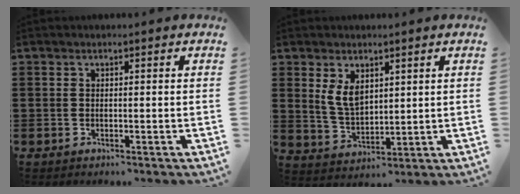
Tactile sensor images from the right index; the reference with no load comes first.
{"total": 4.9, "force": [2.2, 2.8, 3.4], "torque": [-0.075, 0.005, 0.041]}